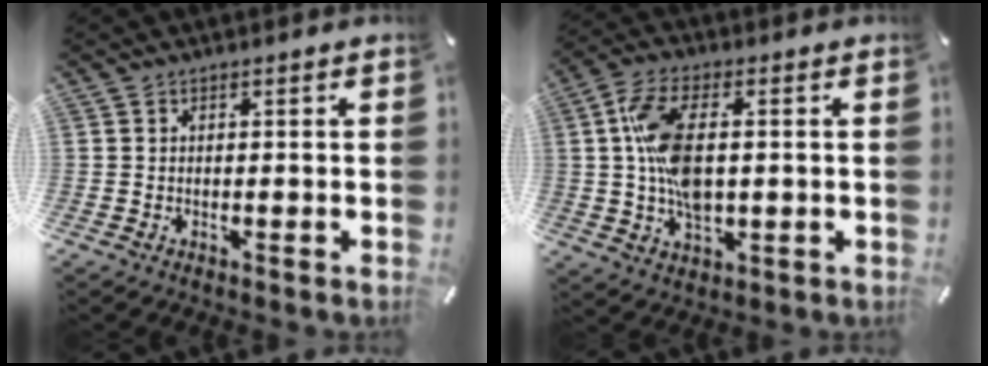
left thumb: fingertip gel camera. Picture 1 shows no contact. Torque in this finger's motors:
{"motor_torque": [0.44, 1.73, 1.08, -0.79, 0.24]}